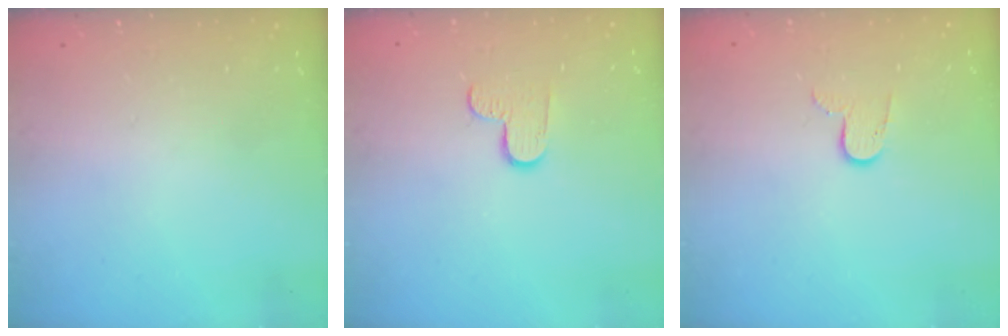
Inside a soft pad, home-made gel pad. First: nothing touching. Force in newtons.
{"total": 4.5, "press": 4.5, "slide": 0.4}
{"total": 6.3, "press": 6.3, "slide": 0.5}